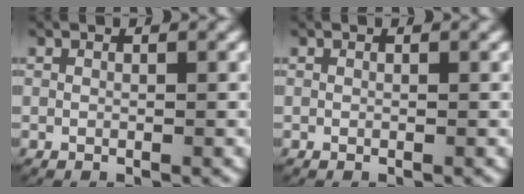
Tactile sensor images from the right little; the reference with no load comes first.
{"total": 0.0}